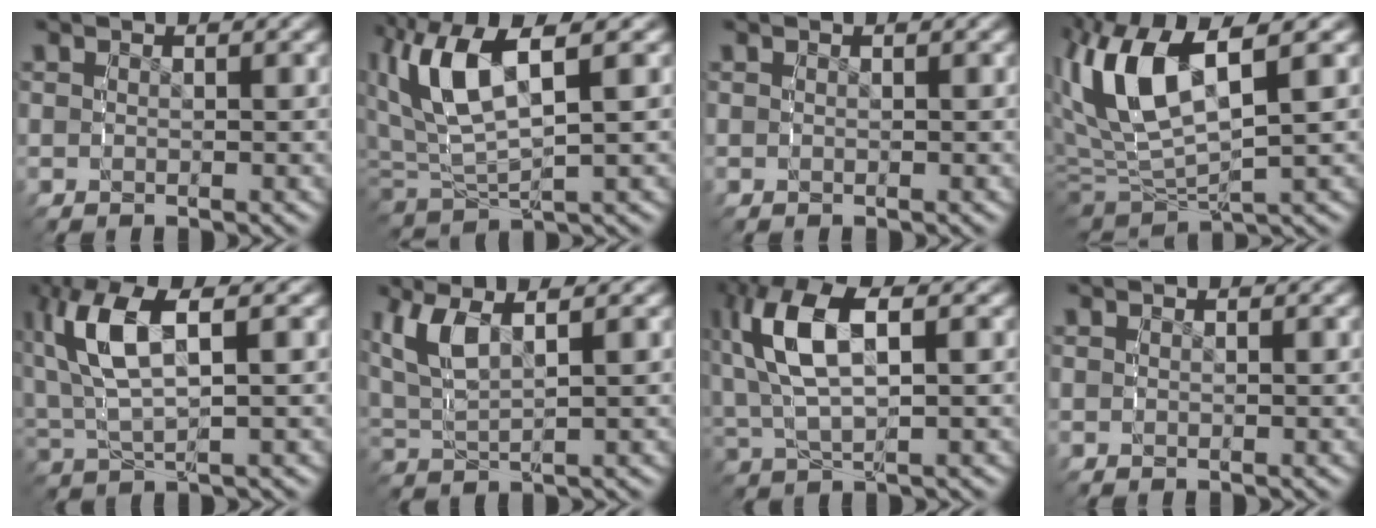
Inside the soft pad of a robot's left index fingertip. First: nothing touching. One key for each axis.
{"total": 6.8, "fx": 1.8, "fy": 3.7, "fz": 5.4, "tx": -0.136, "ty": 0.001, "tz": 0.037}
{"total": 0.0}
{"total": 8.5, "fx": 1.8, "fy": 5.0, "fz": 6.6, "tx": -0.161, "ty": -0.001, "tz": 0.036}
{"total": 6.3, "fx": 1.4, "fy": 3.2, "fz": 5.2, "tx": -0.134, "ty": 0.000, "tz": 0.031}
{"total": 4.8, "fx": 1.9, "fy": 2.8, "fz": 3.4, "tx": -0.102, "ty": -0.003, "tz": 0.039}
{"total": 6.9, "fx": 1.4, "fy": 3.7, "fz": 5.6, "tx": -0.142, "ty": -0.004, "tz": 0.031}
{"total": 0.0}